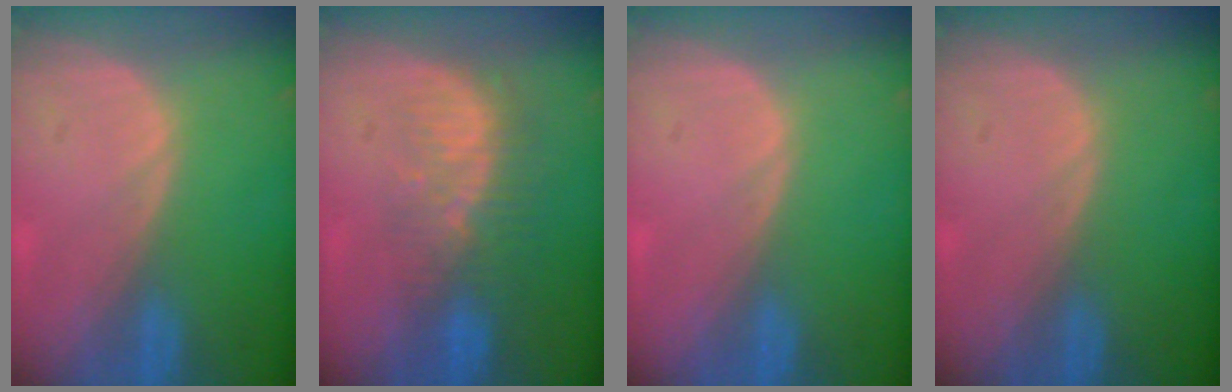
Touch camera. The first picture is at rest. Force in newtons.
{"total": 8.1, "press": 7.2, "slide": 3.8}
{"total": 0.0}
{"total": 0.0}